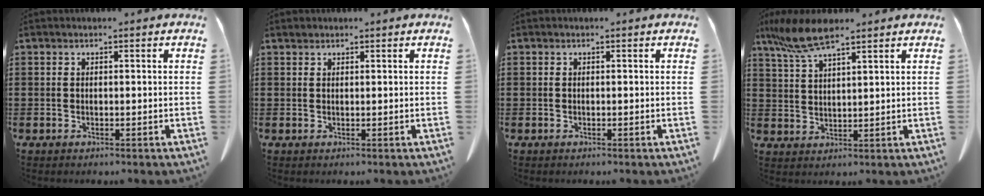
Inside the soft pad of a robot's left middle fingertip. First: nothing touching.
{"total": 0.7, "force": [0.6, 0.3, 0.1], "torque": [-0.006, 0.001, 0.013]}
{"total": 0.0}
{"total": 7.3, "force": [5.3, 1.4, 4.8], "torque": [-0.122, -0.012, 0.094]}